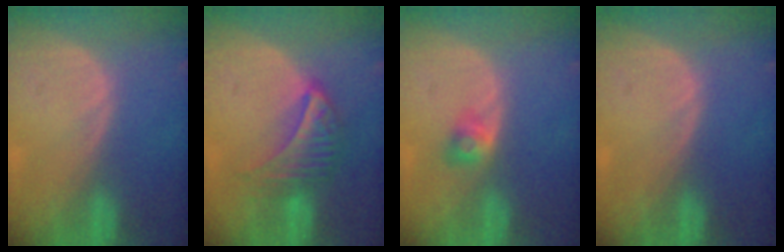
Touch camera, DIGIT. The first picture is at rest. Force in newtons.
{"total": 7.4, "press": 6.6, "slide": 3.5}
{"total": 2.7, "press": 2.4, "slide": 1.1}
{"total": 0.0}